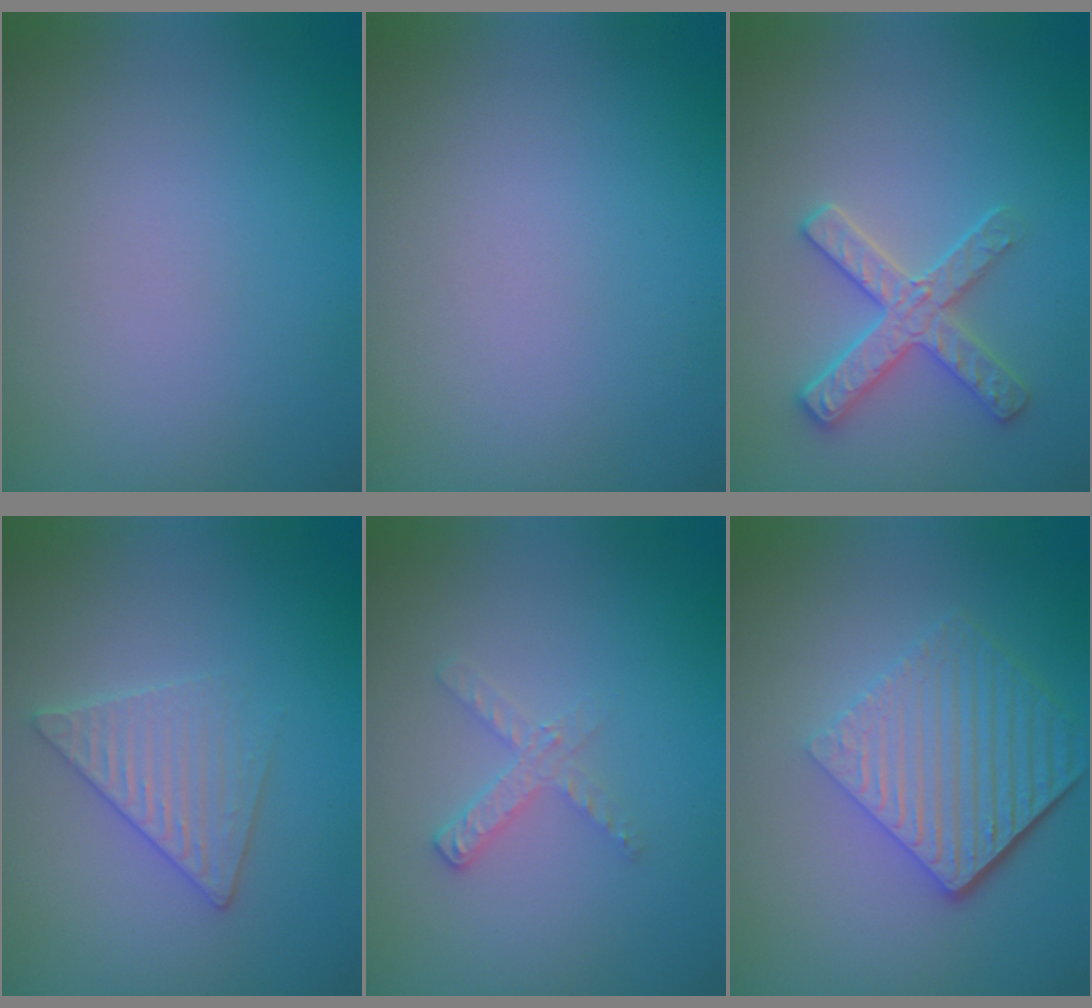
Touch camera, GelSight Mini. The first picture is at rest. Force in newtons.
{"total": 0.0}
{"total": 3.0, "press": 2.9, "slide": 0.7}
{"total": 3.0, "press": 3.0, "slide": 0.3}
{"total": 1.7, "press": 1.7, "slide": 0.2}
{"total": 6.2, "press": 4.2, "slide": 4.6}